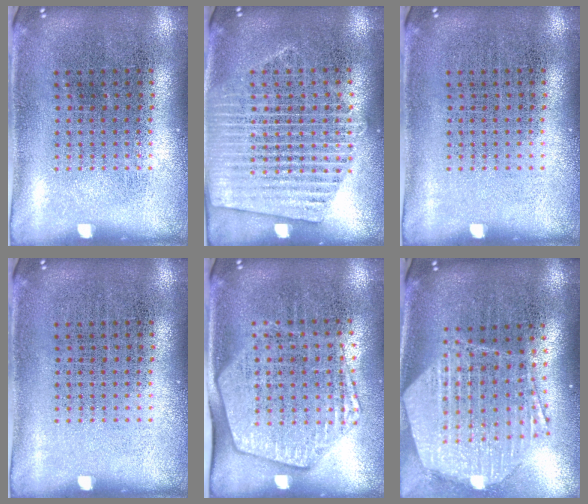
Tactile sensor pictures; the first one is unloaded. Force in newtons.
{"total": 1.7, "press": 1.6, "slide": 0.4}
{"total": 0.0}
{"total": 0.0}
{"total": 1.9, "press": 1.7, "slide": 0.9}
{"total": 2.3, "press": 1.9, "slide": 1.3}